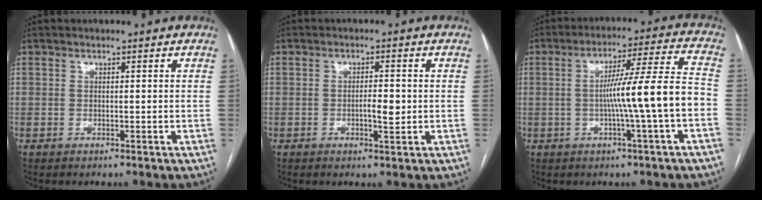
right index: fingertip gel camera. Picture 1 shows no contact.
{"total": 3.0, "force": [-0.4, 0.8, 2.9], "torque": [-0.050, 0.000, -0.004]}
{"total": 11.8, "force": [-2.3, -1.3, 11.5], "torque": [-0.185, 0.013, -0.037]}